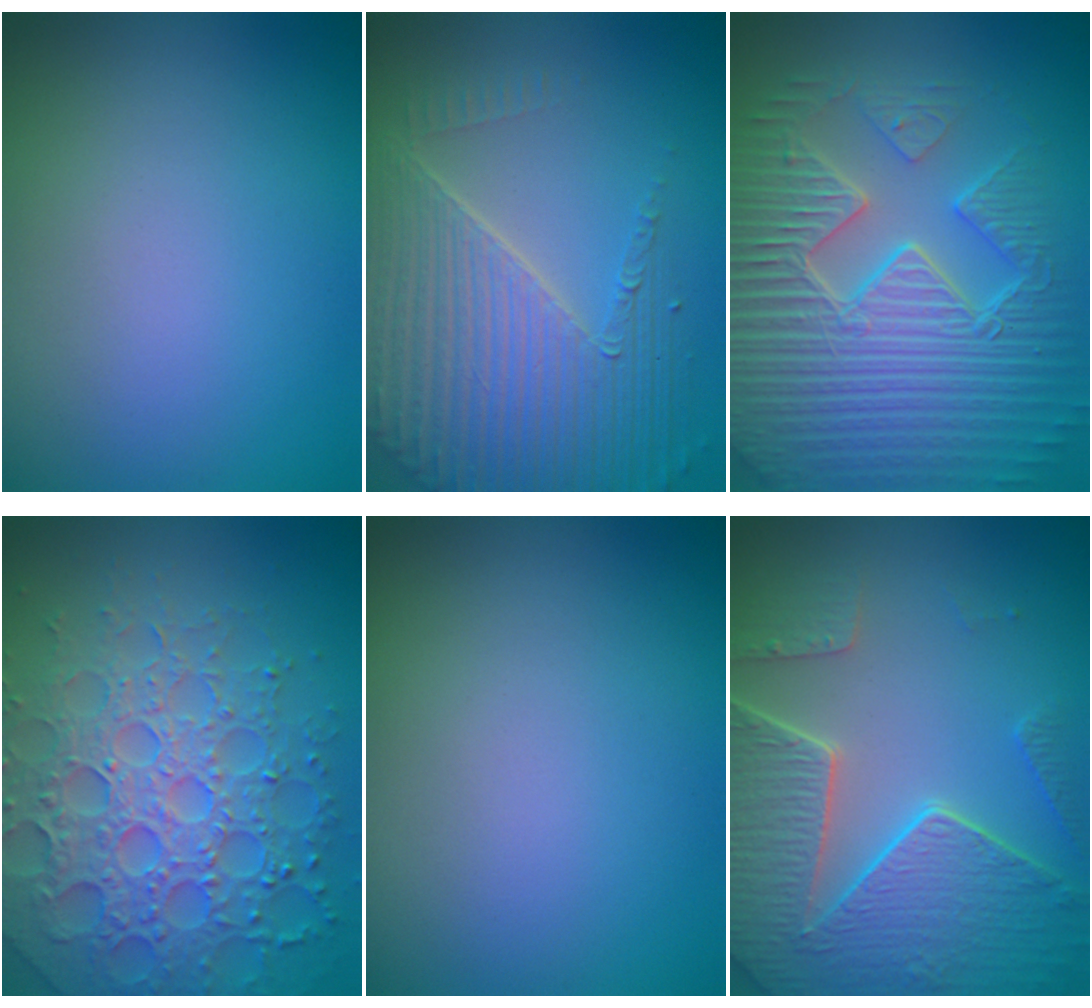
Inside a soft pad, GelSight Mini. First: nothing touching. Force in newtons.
{"total": 7.2, "press": 5.2, "slide": 5.1}
{"total": 9.6, "press": 6.8, "slide": 6.8}
{"total": 7.2, "press": 7.0, "slide": 1.7}
{"total": 0.0}
{"total": 8.2, "press": 6.1, "slide": 5.5}